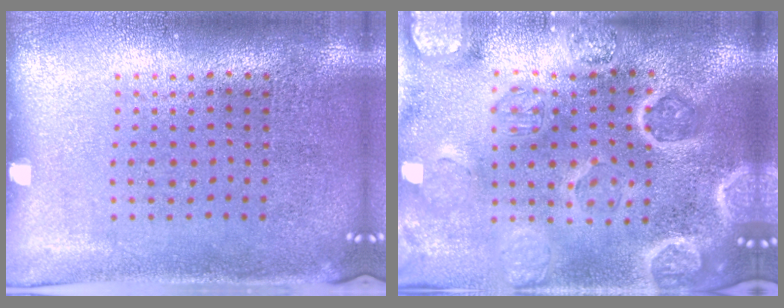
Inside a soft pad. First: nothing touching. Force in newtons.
{"total": 4.6, "press": 4.1, "slide": 2.0}